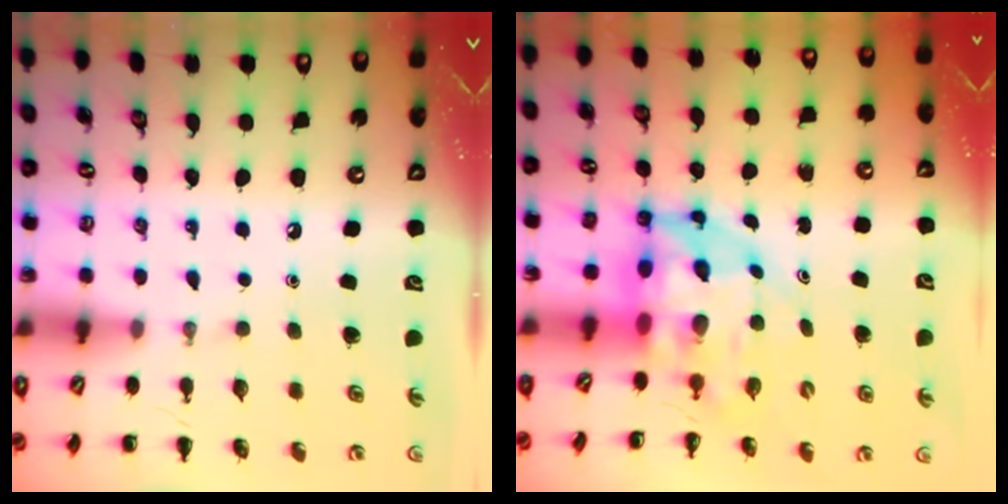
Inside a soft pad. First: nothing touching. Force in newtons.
{"total": 6.3, "press": 6.0, "slide": 1.8}